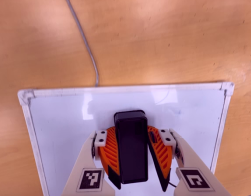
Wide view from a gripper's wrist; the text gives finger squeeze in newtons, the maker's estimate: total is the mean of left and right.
{"total": 15.6, "left": 17.6, "right": 13.7}